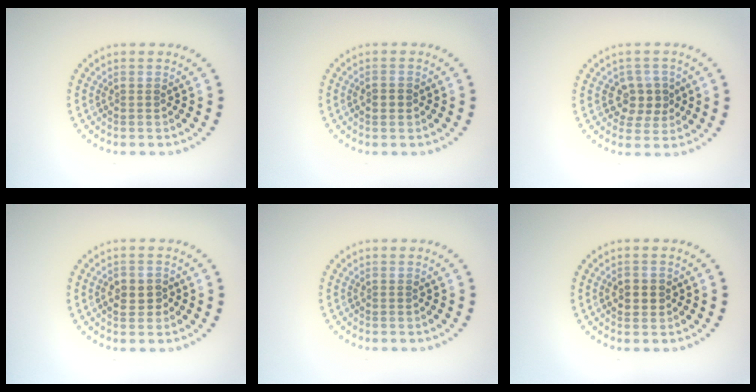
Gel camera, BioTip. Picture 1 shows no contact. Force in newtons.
{"total": 1.7, "press": 1.7, "slide": 0.0}
{"total": 2.9, "press": 2.7, "slide": 1.0}
{"total": 2.1, "press": 2.1, "slide": 0.4}
{"total": 0.0}
{"total": 1.9, "press": 1.9, "slide": 0.2}